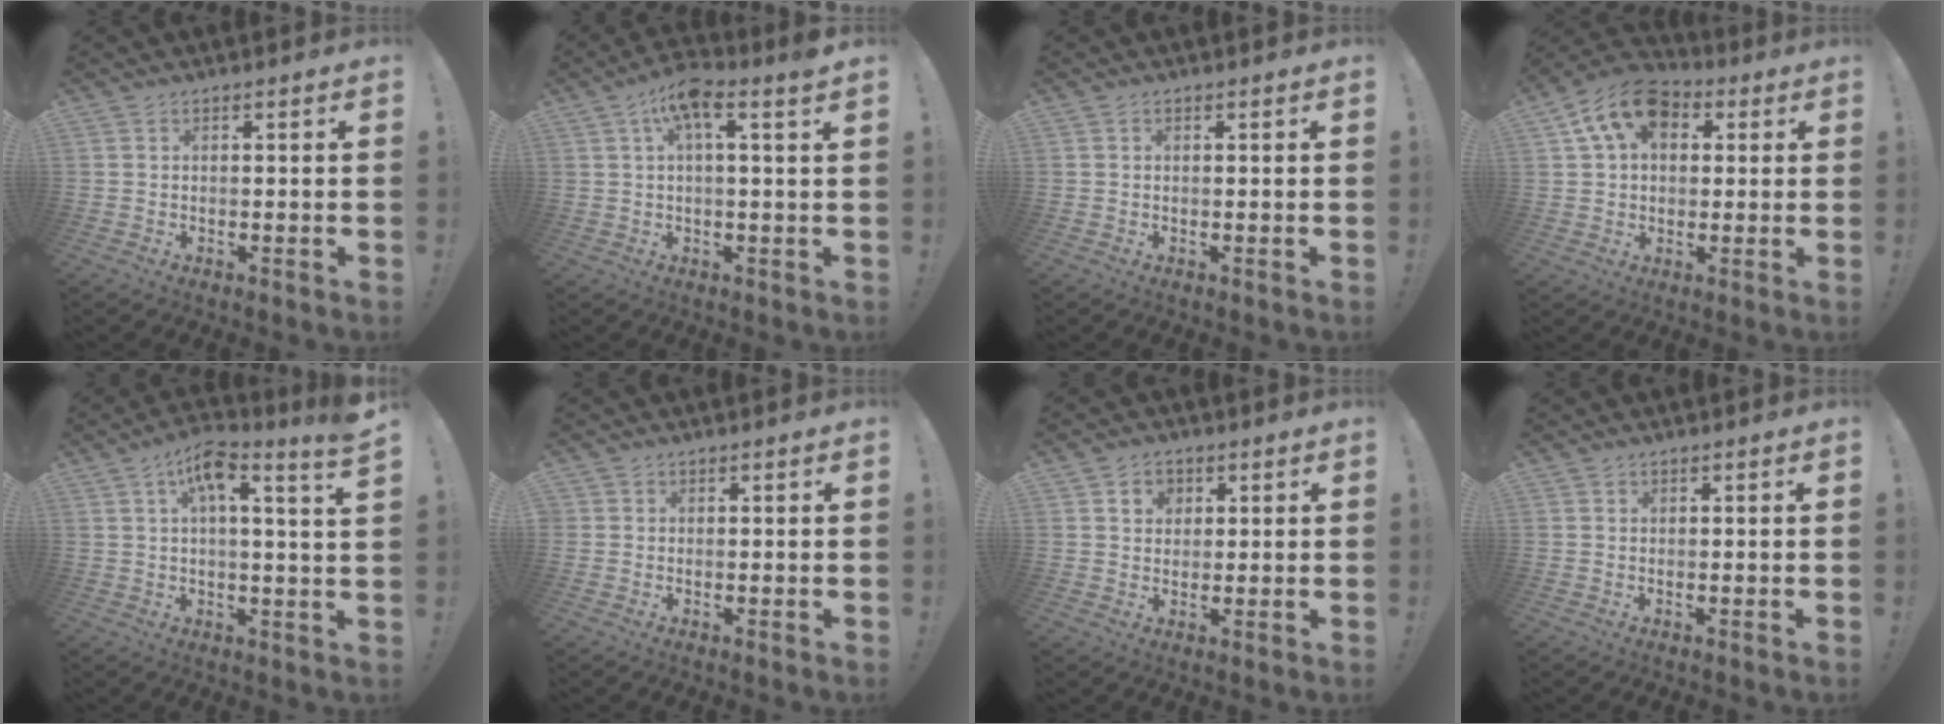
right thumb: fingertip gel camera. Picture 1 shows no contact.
{"total": 8.2, "force": [3.7, 1.5, 7.2], "torque": [-0.123, -0.013, 0.061]}
{"total": 0.0}
{"total": 13.5, "force": [5.6, 9.2, 8.1], "torque": [-0.129, -0.013, 0.106]}
{"total": 9.7, "force": [4.5, 1.6, 8.5], "torque": [-0.139, -0.019, 0.073]}
{"total": 0.8, "force": [0.1, 0.8, 0.0], "torque": [-0.006, 0.004, 0.005]}
{"total": 4.7, "force": [1.8, 4.0, 1.6], "torque": [-0.018, -0.001, 0.032]}
{"total": 0.5, "force": [0.4, 0.4, -0.1], "torque": [0.009, -0.003, 0.006]}